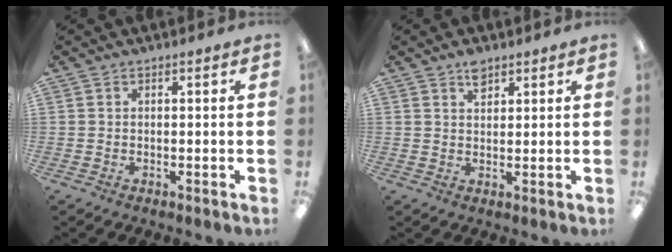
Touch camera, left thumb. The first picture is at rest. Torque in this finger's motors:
{"motor_torque": [0.56, 0.17, 0.18, -0.31, 0.02]}